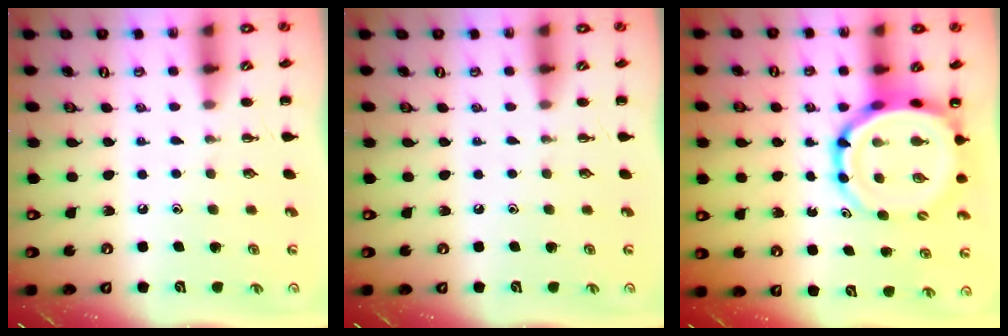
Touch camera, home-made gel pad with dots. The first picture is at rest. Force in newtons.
{"total": 0.0}
{"total": 11.5, "press": 11.1, "slide": 3.0}